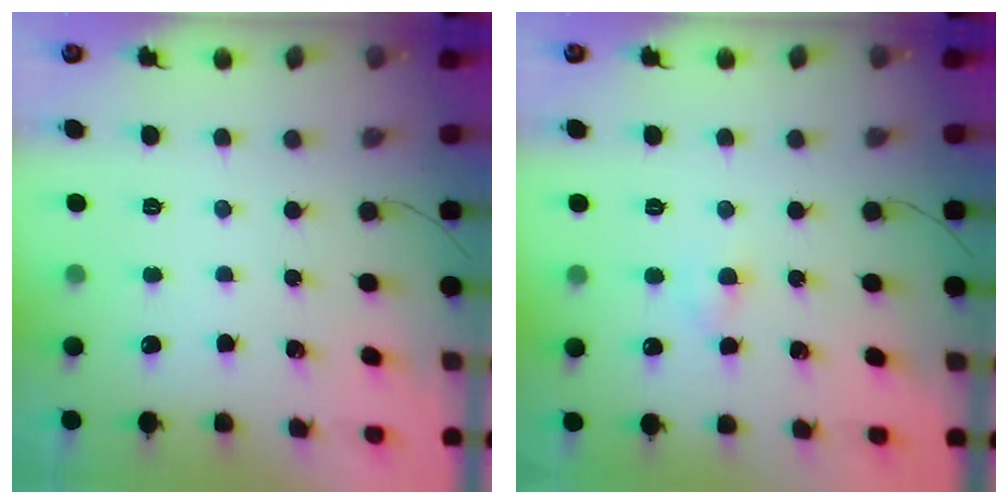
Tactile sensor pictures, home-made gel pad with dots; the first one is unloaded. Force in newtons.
{"total": 3.0, "press": 2.8, "slide": 1.2}